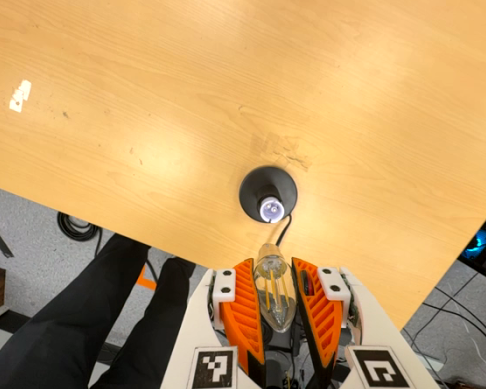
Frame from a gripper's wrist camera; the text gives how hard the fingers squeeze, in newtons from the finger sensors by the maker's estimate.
{"total": 13.3, "left": 13.7, "right": 12.9}